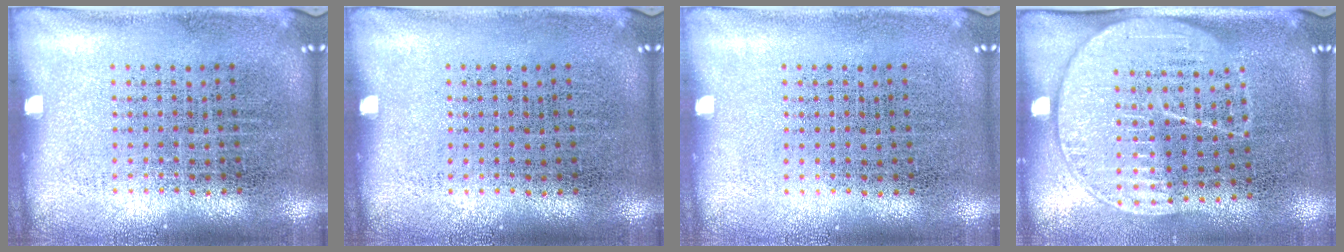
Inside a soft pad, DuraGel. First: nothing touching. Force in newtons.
{"total": 0.0}
{"total": 0.0}
{"total": 1.8, "press": 1.5, "slide": 1.0}